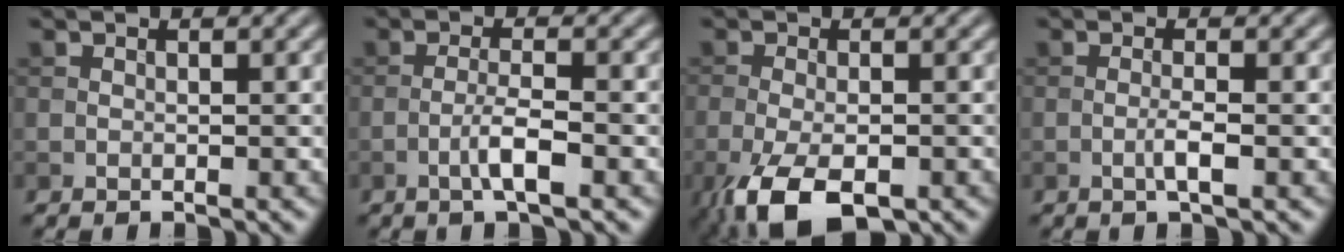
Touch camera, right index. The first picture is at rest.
{"total": 2.7, "force": [-1.2, 0.3, 2.4], "torque": [-0.046, 0.007, -0.026]}
{"total": 7.1, "force": [-3.7, 3.2, 5.1], "torque": [-0.111, -0.021, -0.062]}
{"total": 1.6, "force": [-0.5, 0.1, 1.5], "torque": [-0.031, 0.000, -0.012]}